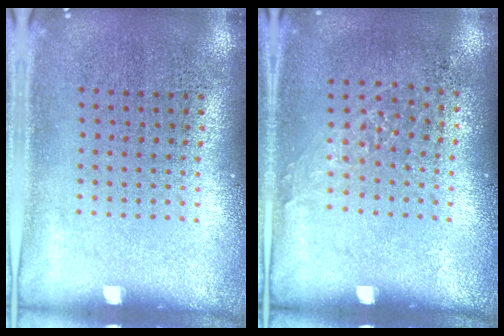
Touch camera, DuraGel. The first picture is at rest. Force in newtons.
{"total": 0.9, "press": 0.8, "slide": 0.4}